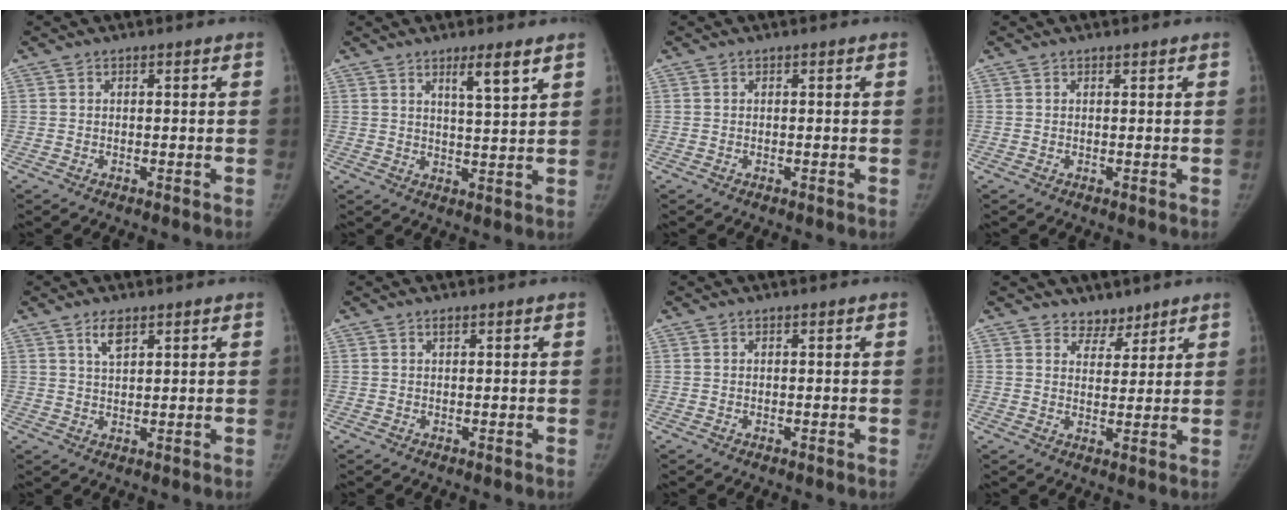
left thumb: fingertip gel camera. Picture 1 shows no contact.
{"total": 5.4, "force": [3.4, 0.4, 4.1], "torque": [-0.065, -0.029, 0.059]}
{"total": 0.0}
{"total": 0.0}
{"total": 3.3, "force": [2.1, 1.2, 2.2], "torque": [-0.037, -0.008, 0.042]}
{"total": 0.5, "force": [0.4, 0.2, 0.4], "torque": [-0.008, 0.001, 0.006]}
{"total": 0.0}
{"total": 3.8, "force": [3.2, 2.1, 0.1], "torque": [0.028, -0.023, 0.049]}